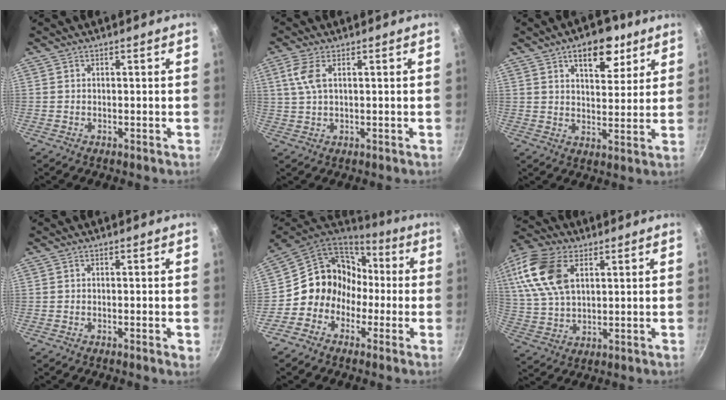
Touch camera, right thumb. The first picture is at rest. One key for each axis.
{"total": 4.8, "fx": 1.7, "fy": 2.2, "fz": 3.9, "tx": -0.085, "ty": 0.002, "tz": 0.034}
{"total": 10.3, "fx": 5.7, "fy": 5.4, "fz": 6.7, "tx": -0.053, "ty": -0.027, "tz": 0.082}
{"total": 1.3, "fx": -0.4, "fy": 0.1, "fz": 1.2, "tx": -0.019, "ty": -0.002, "tz": -0.008}
{"total": 13.6, "fx": -1.4, "fy": 12.1, "fz": 5.8, "tx": -0.050, "ty": 0.066, "tz": -0.036}
{"total": 16.6, "fx": 5.8, "fy": 10.1, "fz": 11.8, "tx": -0.233, "ty": 0.000, "tz": 0.110}